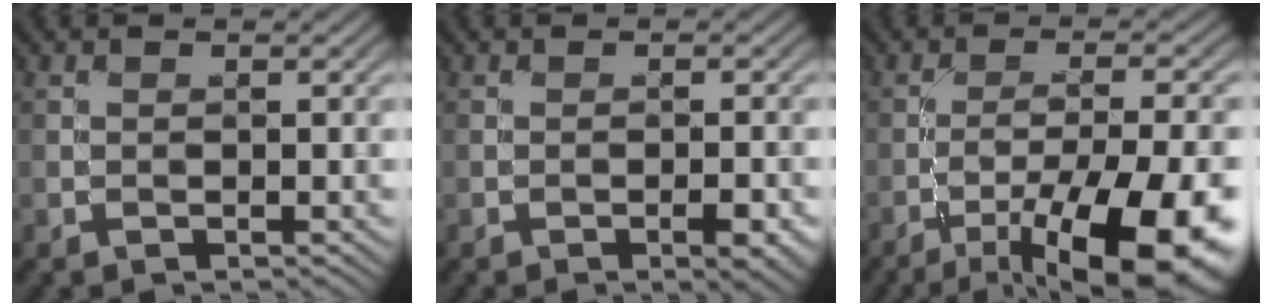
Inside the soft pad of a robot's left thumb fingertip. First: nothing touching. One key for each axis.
{"total": 2.9, "fx": -1.4, "fy": 0.8, "fz": 2.4, "tx": -0.036, "ty": 0.003, "tz": -0.020}
{"total": 15.6, "fx": -8.9, "fy": 4.3, "fz": 12.1, "tx": -0.187, "ty": -0.019, "tz": -0.130}